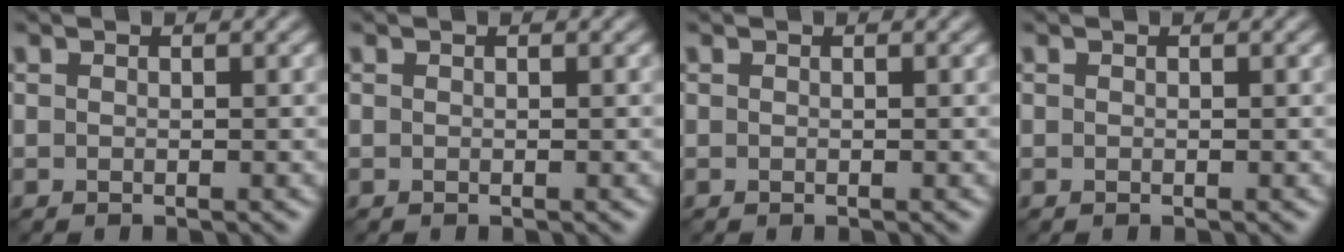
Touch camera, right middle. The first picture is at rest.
{"total": 0.0}
{"total": 0.0}
{"total": 0.0}